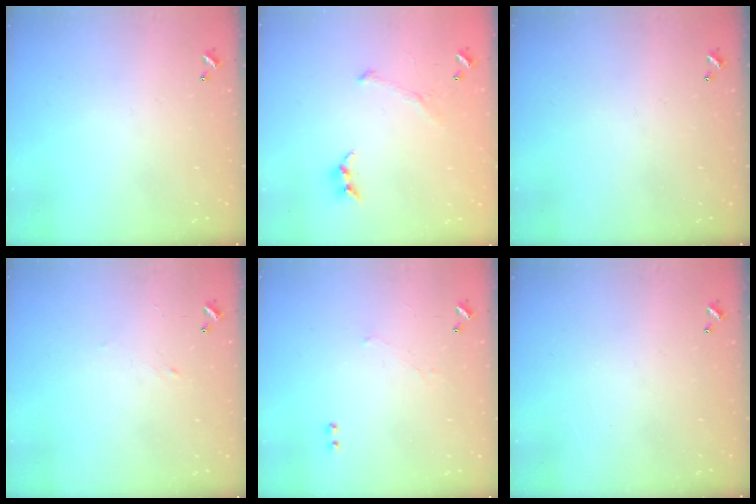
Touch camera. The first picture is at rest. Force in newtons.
{"total": 3.8, "press": 3.7, "slide": 0.9}
{"total": 0.0}
{"total": 2.4, "press": 2.4, "slide": 0.4}
{"total": 0.7, "press": 0.2, "slide": 0.7}
{"total": 0.0}